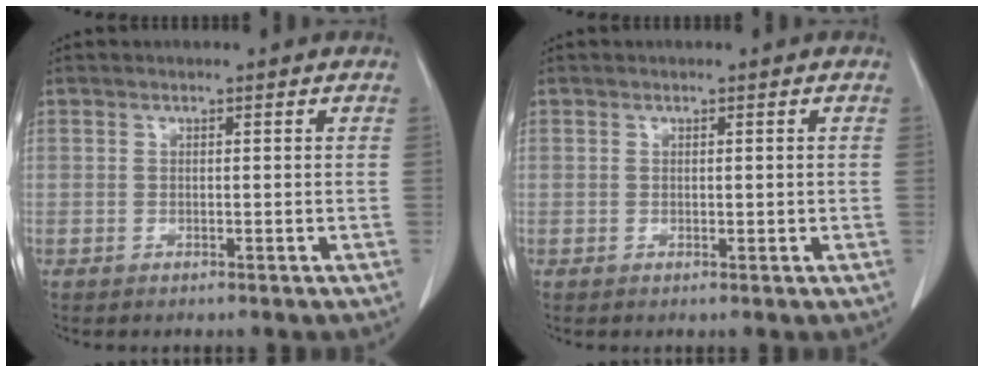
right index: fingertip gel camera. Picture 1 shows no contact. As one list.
[{"total": 0.5, "force": [0.2, 0.4, 0.3], "torque": [-0.002, 0.001, 0.008]}]